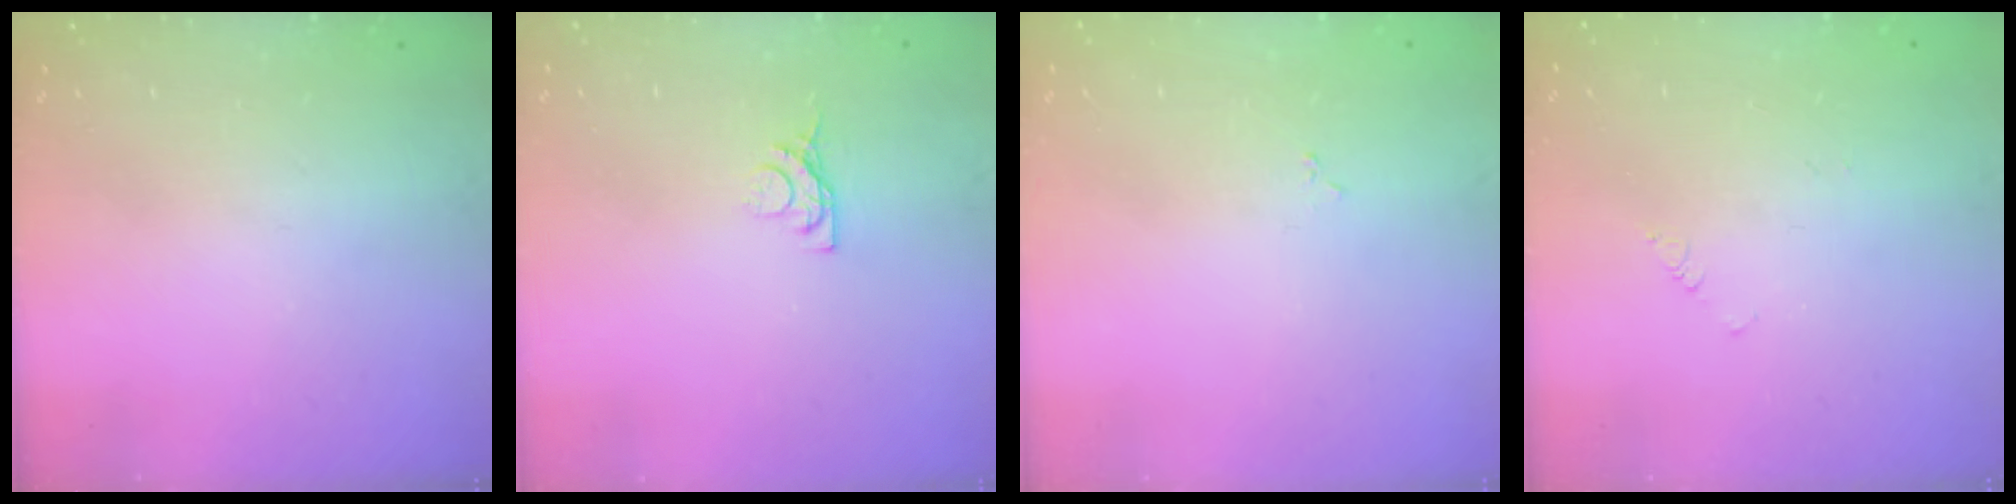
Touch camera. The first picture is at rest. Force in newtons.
{"total": 4.6, "press": 4.6, "slide": 0.8}
{"total": 1.9, "press": 1.9, "slide": 0.3}
{"total": 1.4, "press": 1.3, "slide": 0.3}